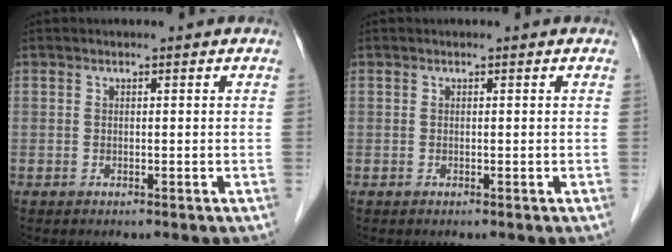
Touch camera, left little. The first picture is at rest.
{"total": 0.0}